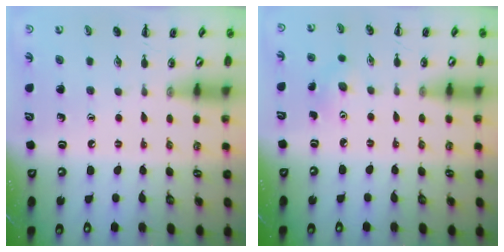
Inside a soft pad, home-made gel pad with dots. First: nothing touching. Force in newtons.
{"total": 3.8, "press": 3.7, "slide": 1.0}